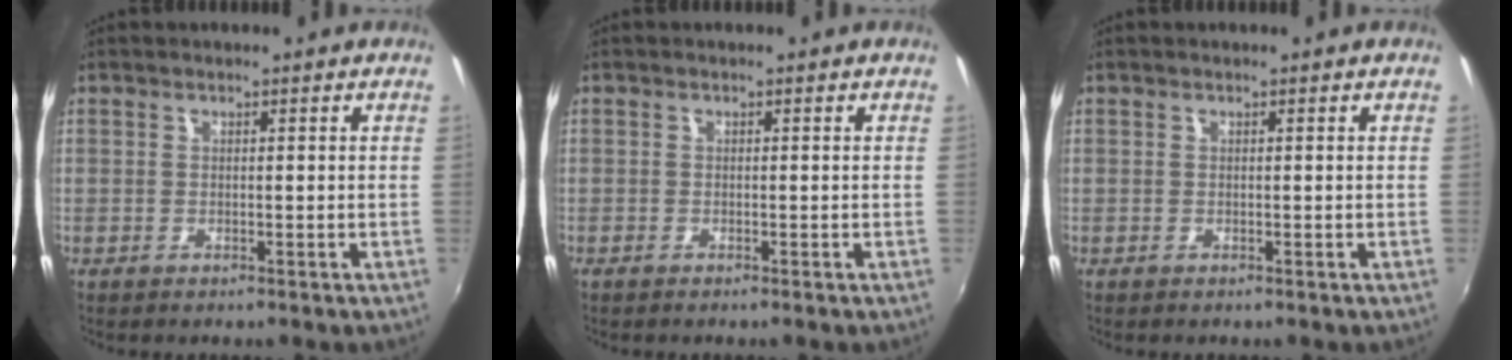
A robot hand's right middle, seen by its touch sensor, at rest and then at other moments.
{"total": 0.6, "force": [-0.5, 0.0, 0.2], "torque": [-0.003, -0.003, -0.012]}
{"total": 0.0}